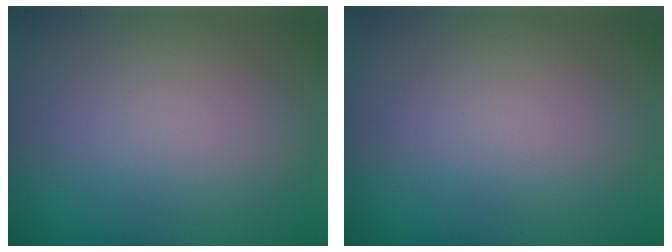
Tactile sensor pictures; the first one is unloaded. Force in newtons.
{"total": 0.0}